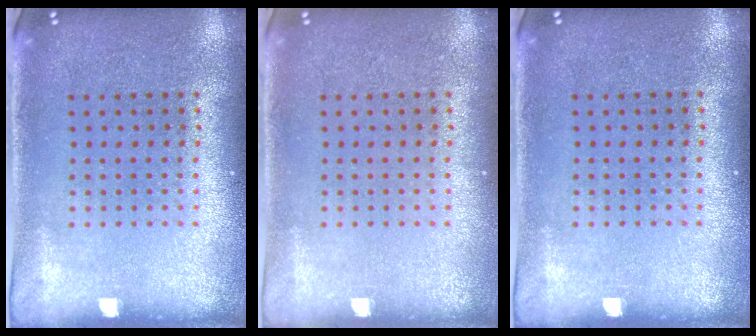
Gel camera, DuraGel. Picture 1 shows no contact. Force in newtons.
{"total": 0.0}
{"total": 0.0}